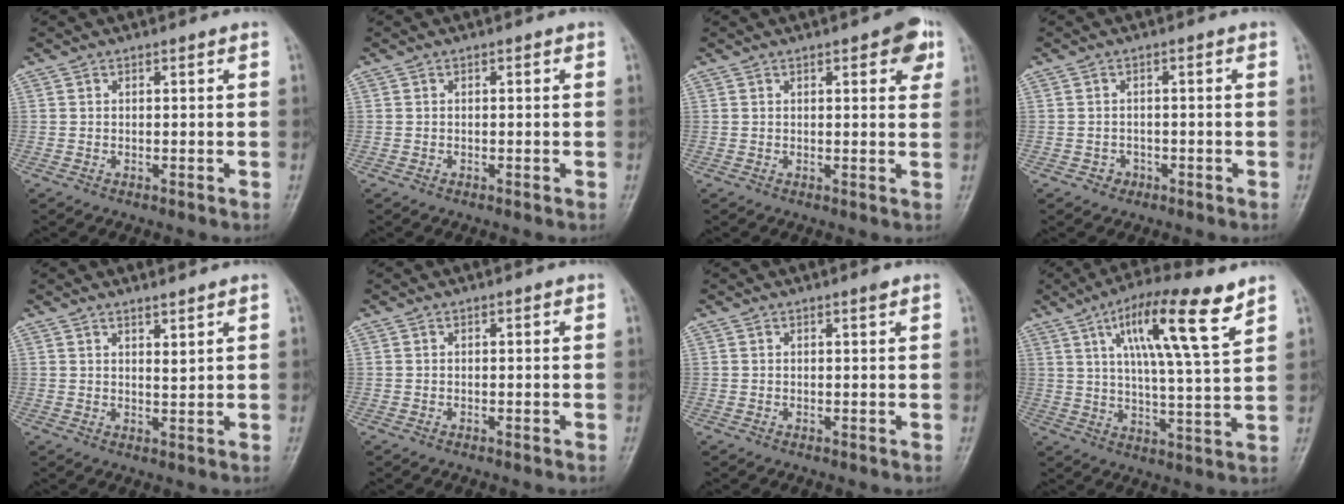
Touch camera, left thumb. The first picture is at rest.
{"total": 0.0}
{"total": 5.3, "force": [2.3, 2.0, 4.3], "torque": [-0.034, -0.003, 0.018]}
{"total": 2.0, "force": [-1.1, 1.7, 0.2], "torque": [0.008, 0.009, -0.020]}
{"total": 2.4, "force": [1.9, 0.2, 1.5], "torque": [-0.024, -0.020, 0.036]}
{"total": 0.0}
{"total": 0.7, "force": [0.5, 0.0, 0.5], "torque": [-0.008, -0.003, 0.008]}
{"total": 15.3, "force": [8.0, 2.5, 12.8], "torque": [-0.209, -0.023, 0.130]}